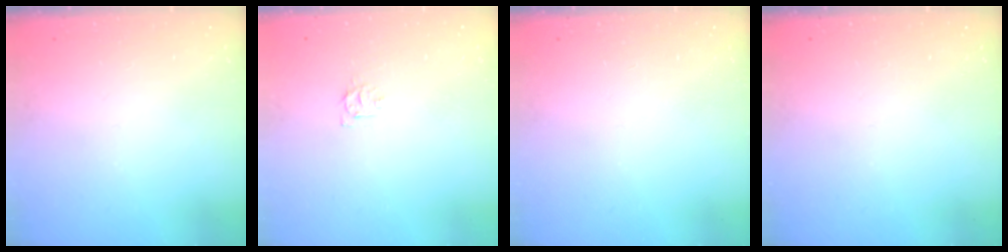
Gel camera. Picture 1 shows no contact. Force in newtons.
{"total": 5.7, "press": 5.6, "slide": 0.5}
{"total": 0.0}
{"total": 0.0}